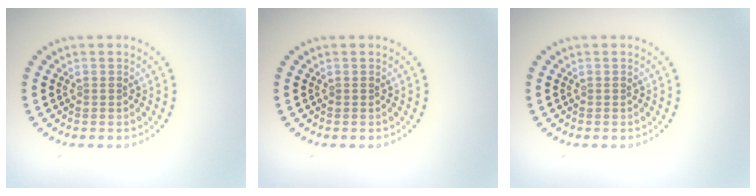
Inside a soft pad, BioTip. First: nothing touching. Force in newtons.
{"total": 0.0}
{"total": 0.0}